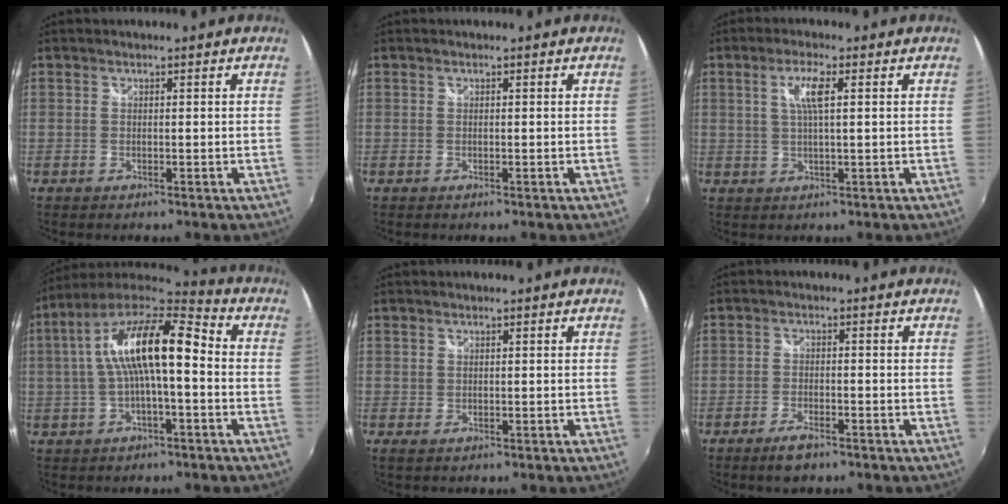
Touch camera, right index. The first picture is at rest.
{"total": 0.0}
{"total": 4.5, "force": [1.3, 0.5, 4.3], "torque": [-0.083, 0.001, 0.024]}
{"total": 16.0, "force": [0.6, 4.6, 15.3], "torque": [-0.279, 0.024, 0.003]}
{"total": 0.6, "force": [0.3, 0.5, 0.2], "torque": [-0.003, -0.001, 0.005]}
{"total": 4.0, "force": [-2.9, 1.4, 2.4], "torque": [-0.060, -0.004, -0.055]}